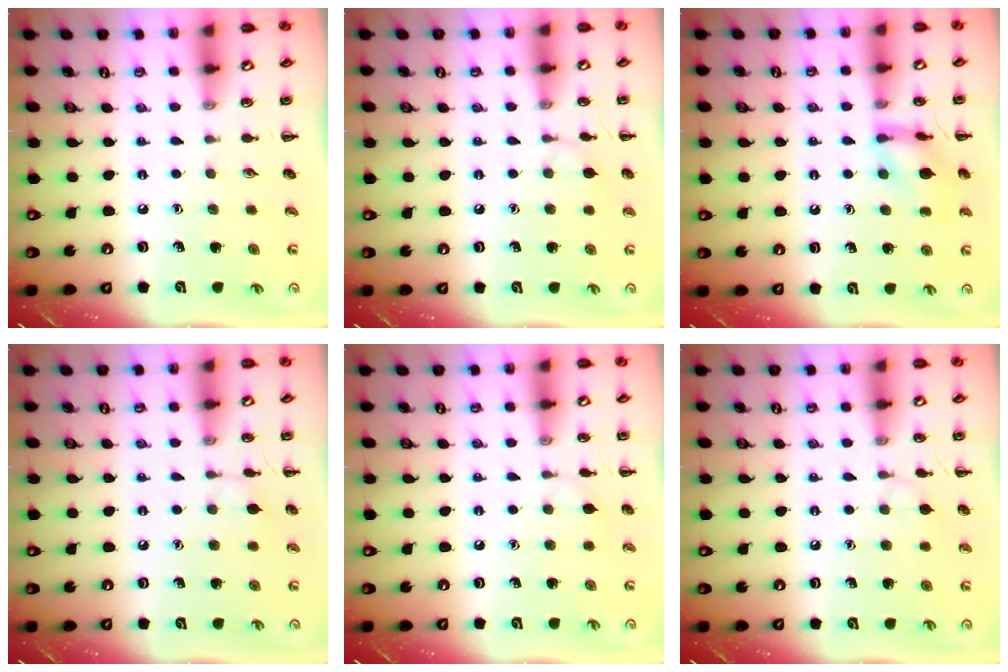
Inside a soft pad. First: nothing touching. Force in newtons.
{"total": 5.2, "press": 4.8, "slide": 1.9}
{"total": 11.8, "press": 11.8, "slide": 0.2}
{"total": 6.6, "press": 6.4, "slide": 1.7}
{"total": 4.7, "press": 4.4, "slide": 1.7}
{"total": 5.0, "press": 4.6, "slide": 1.8}